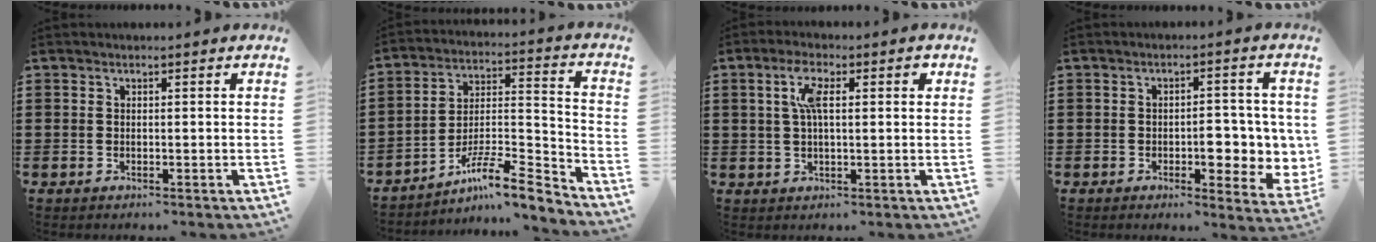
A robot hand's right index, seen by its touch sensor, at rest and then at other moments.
{"total": 9.1, "force": [-7.1, 2.0, 5.4], "torque": [-0.088, 0.009, -0.136]}
{"total": 5.4, "force": [1.6, 1.8, 4.9], "torque": [-0.095, 0.010, 0.022]}
{"total": 6.3, "force": [-1.0, 2.8, 5.6], "torque": [-0.065, -0.003, -0.025]}